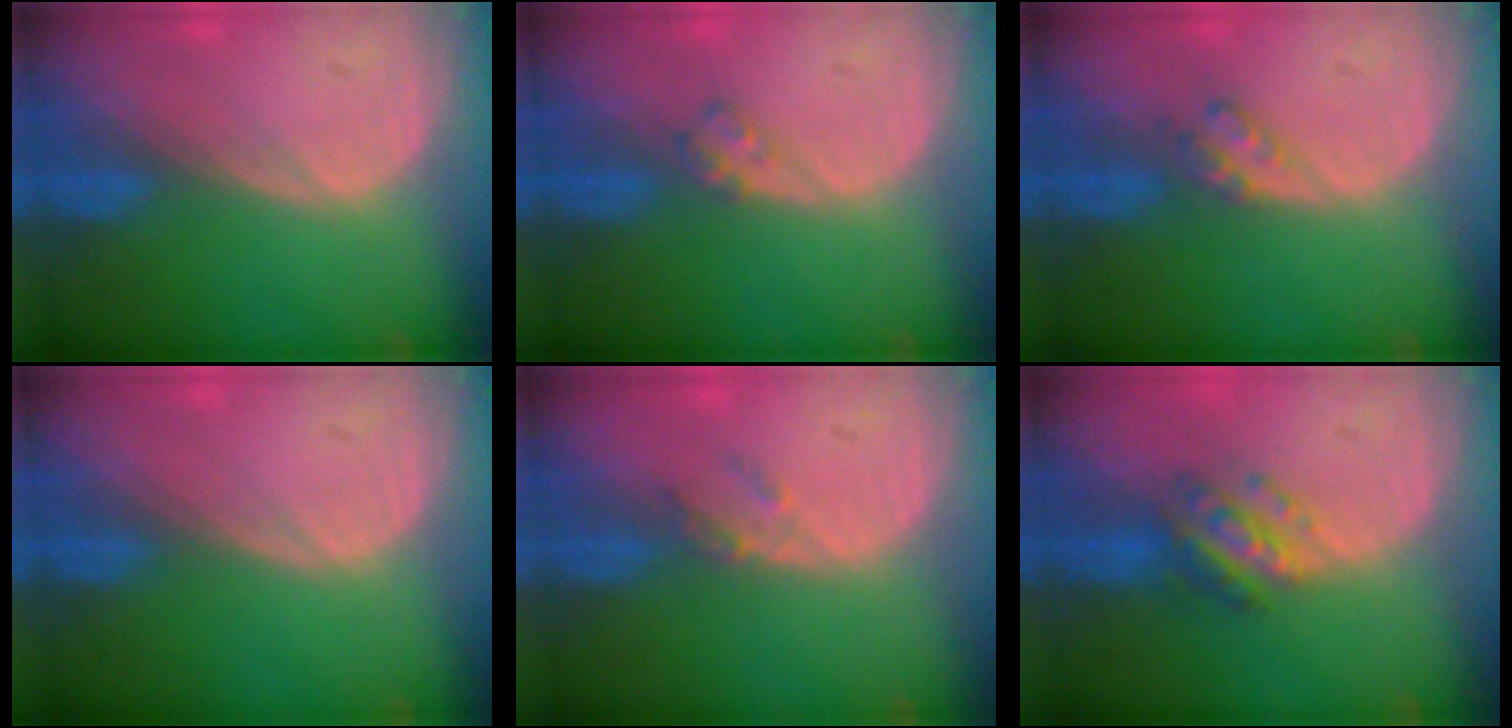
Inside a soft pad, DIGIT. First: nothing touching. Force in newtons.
{"total": 1.7, "press": 1.7, "slide": 0.3}
{"total": 2.4, "press": 2.4, "slide": 0.2}
{"total": 0.0}
{"total": 1.8, "press": 1.6, "slide": 0.8}
{"total": 5.6, "press": 5.1, "slide": 2.2}